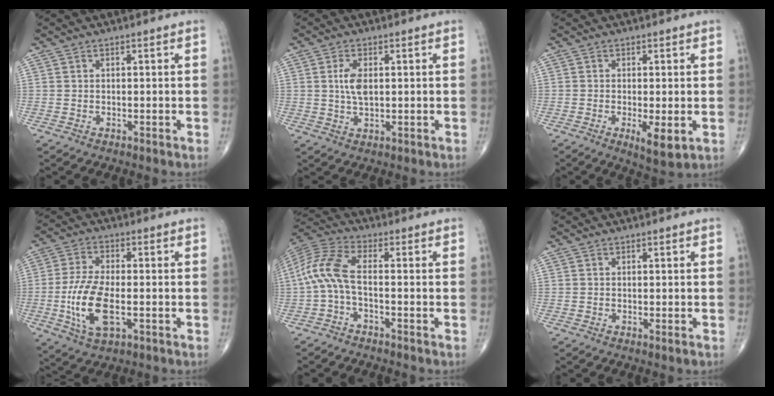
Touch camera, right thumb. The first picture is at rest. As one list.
[{"total": 4.3, "force": [0.7, 2.1, 3.7], "torque": [-0.076, -0.002, 0.013]}, {"total": 5.1, "force": [-1.3, 1.5, 4.7], "torque": [-0.079, -0.016, -0.019]}, {"total": 12.2, "force": [-2.7, 5.6, 10.5], "torque": [-0.220, 0.005, -0.048]}, {"total": 8.4, "force": [-1.6, 2.9, 7.7], "torque": [-0.185, 0.037, -0.040]}, {"total": 0.7, "force": [-0.3, 0.1, 0.6], "torque": [-0.014, -0.003, -0.003]}]